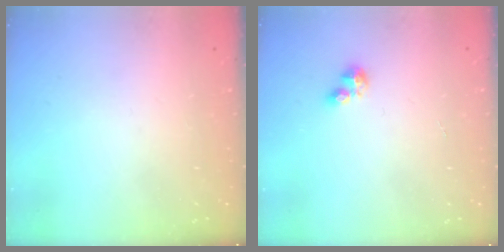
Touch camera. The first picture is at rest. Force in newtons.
{"total": 3.4, "press": 3.4, "slide": 0.3}